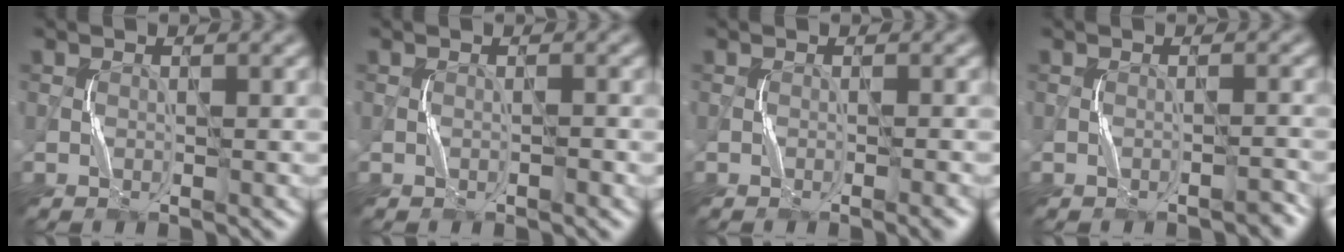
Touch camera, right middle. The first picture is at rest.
{"total": 0.0}
{"total": 1.0, "force": [-0.6, -0.2, 0.8], "torque": [-0.013, 0.001, -0.008]}
{"total": 1.0, "force": [-0.9, 0.2, 0.3], "torque": [-0.006, 0.003, -0.014]}